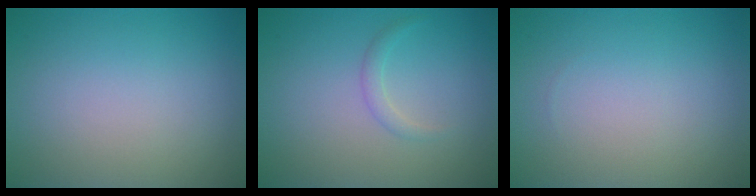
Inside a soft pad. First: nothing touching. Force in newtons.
{"total": 1.0, "press": 1.0, "slide": 0.1}
{"total": 0.0}